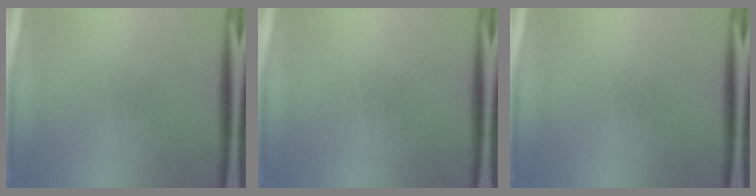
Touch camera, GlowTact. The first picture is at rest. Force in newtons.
{"total": 0.0}
{"total": 0.0}